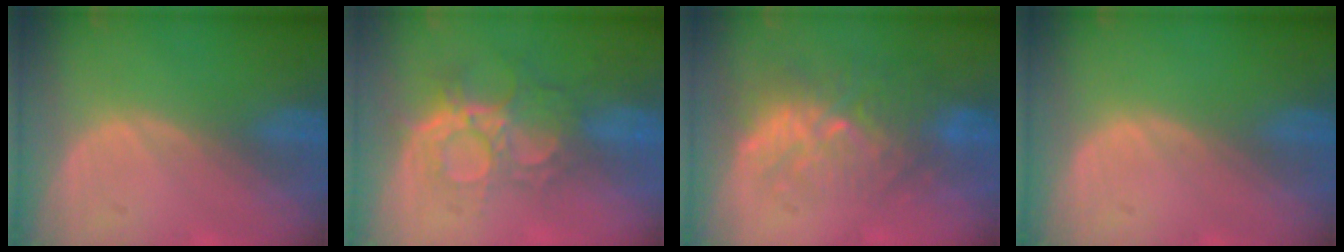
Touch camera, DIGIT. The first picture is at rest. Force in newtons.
{"total": 9.4, "press": 8.0, "slide": 5.0}
{"total": 9.1, "press": 8.4, "slide": 3.5}
{"total": 0.0}